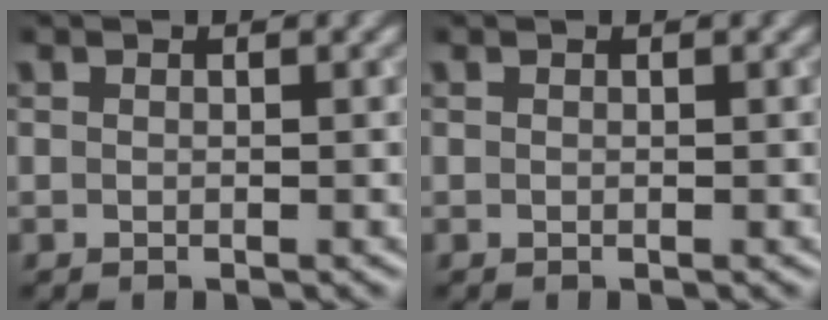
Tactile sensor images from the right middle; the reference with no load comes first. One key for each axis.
{"total": 0.0}